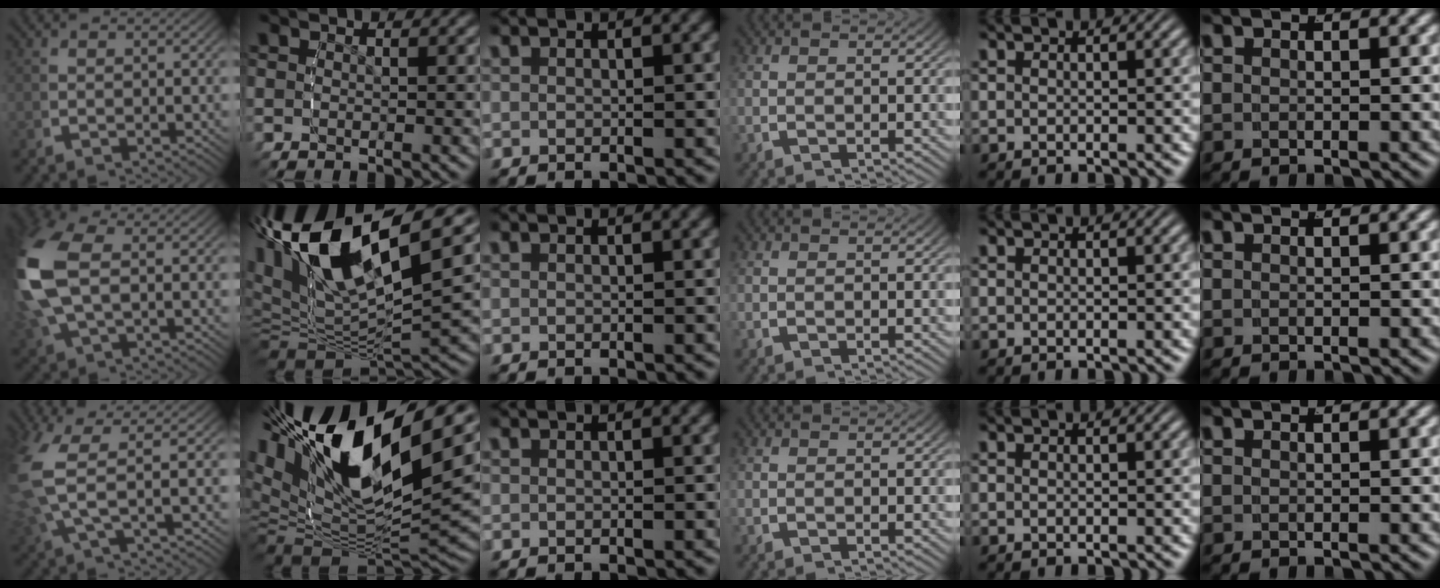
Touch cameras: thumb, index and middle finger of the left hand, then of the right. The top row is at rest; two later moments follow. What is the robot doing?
{"motion": "lift_and_place", "object": "pen"}